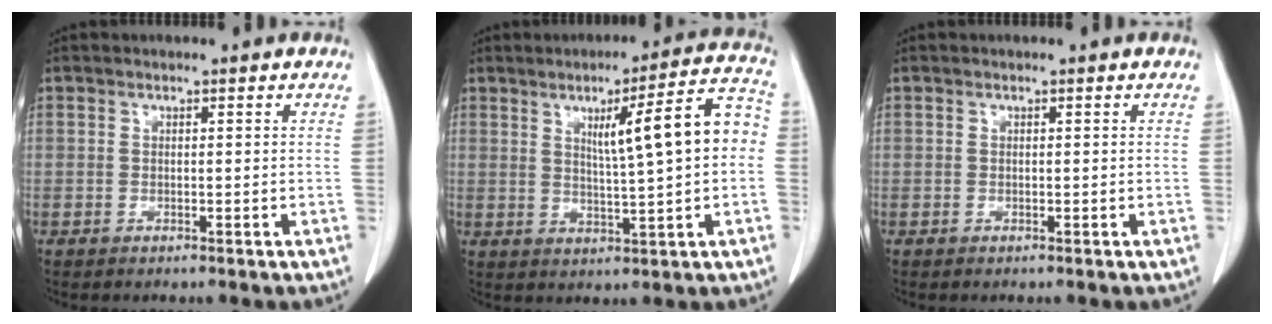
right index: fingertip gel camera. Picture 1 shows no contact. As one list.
[{"total": 11.6, "force": [1.5, 0.7, 11.5], "torque": [-0.160, 0.024, 0.023]}, {"total": 0.0}]